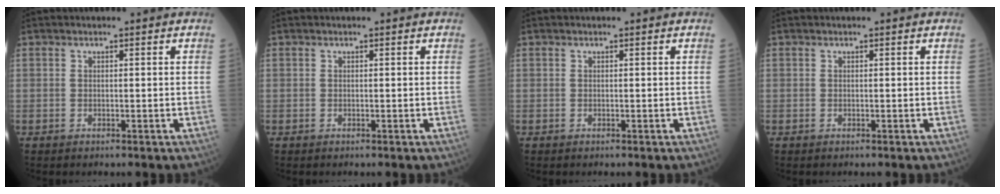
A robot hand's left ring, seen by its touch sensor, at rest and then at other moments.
{"total": 0.0}
{"total": 0.0}
{"total": 0.0}